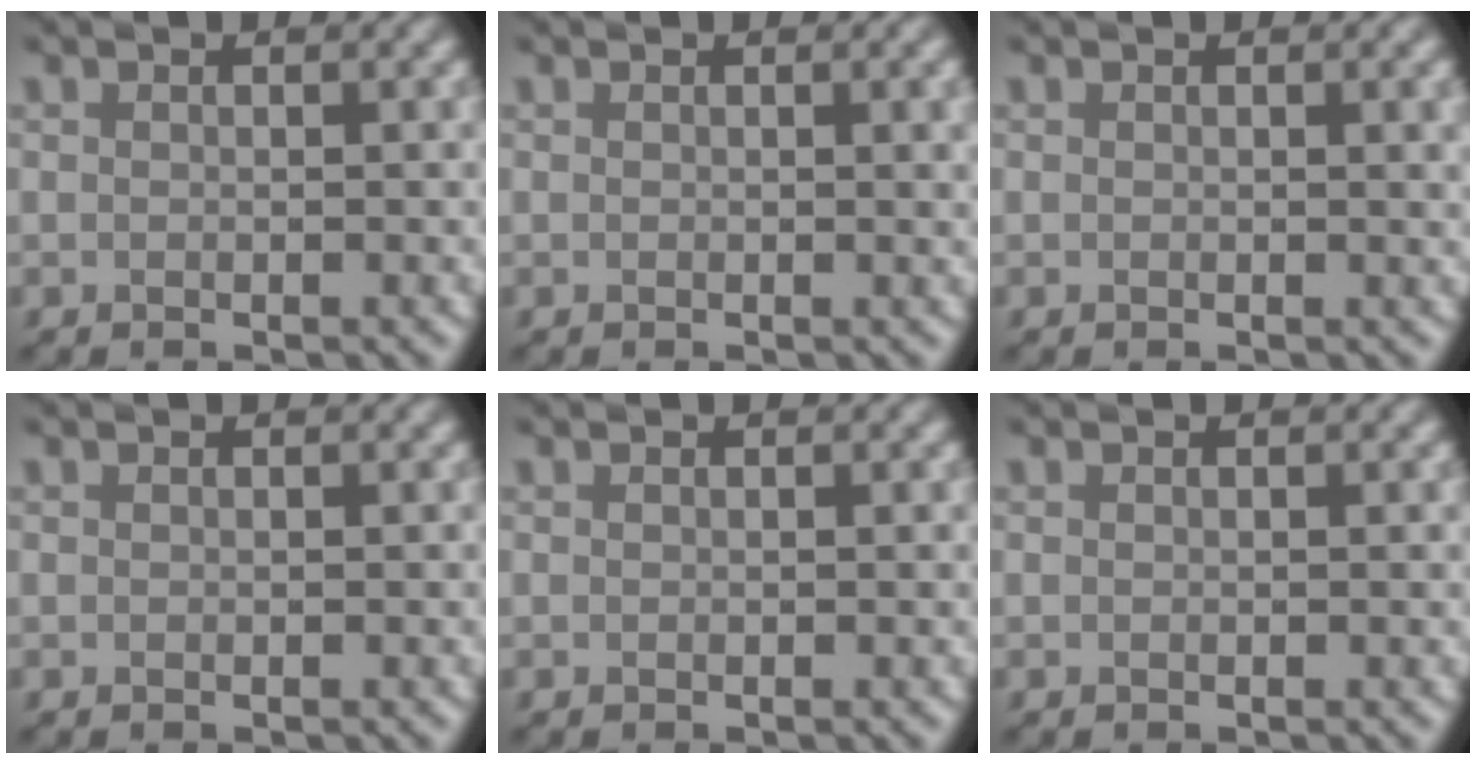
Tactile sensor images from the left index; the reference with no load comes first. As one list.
[{"total": 1.4, "force": [0.3, 0.4, 1.3], "torque": [-0.014, 0.002, 0.003]}, {"total": 1.5, "force": [0.3, 0.4, 1.4], "torque": [-0.014, 0.002, 0.003]}, {"total": 0.0}, {"total": 0.0}, {"total": 0.0}]